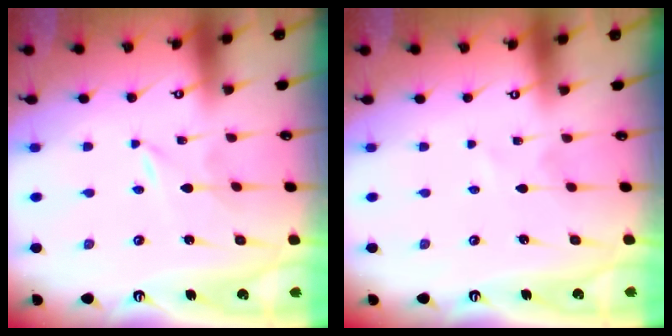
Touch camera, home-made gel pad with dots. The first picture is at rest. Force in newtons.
{"total": 0.0}